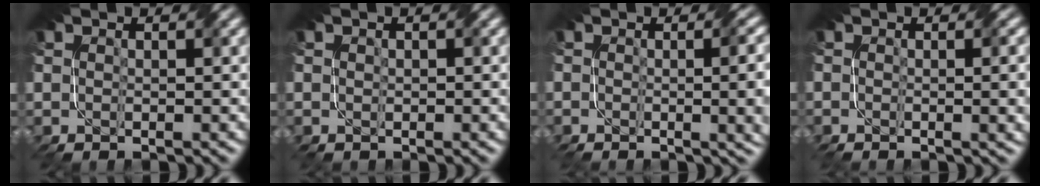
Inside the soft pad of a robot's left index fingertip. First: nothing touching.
{"total": 1.4, "force": [-1.0, 0.0, -1.0], "torque": [0.016, -0.003, 0.004]}
{"total": 6.1, "force": [-1.6, 2.6, 5.2], "torque": [-0.016, 0.002, -0.008]}
{"total": 3.5, "force": [-1.3, 1.4, 2.9], "torque": [0.002, 0.007, -0.008]}